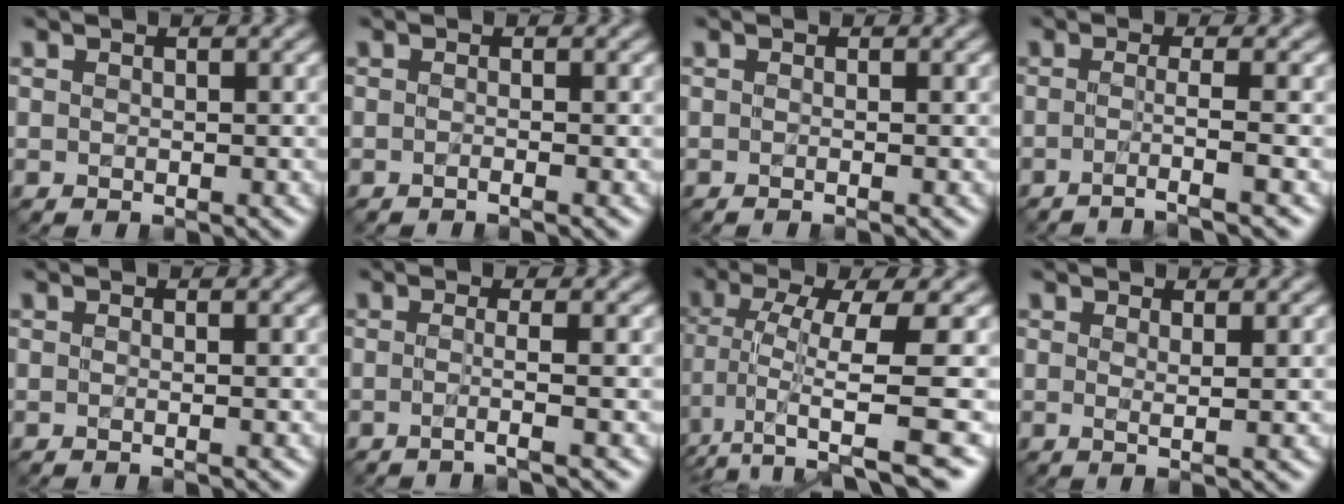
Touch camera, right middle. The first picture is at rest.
{"total": 1.1, "force": [-0.4, 0.4, 0.9], "torque": [-0.010, -0.009, -0.015]}
{"total": 1.3, "force": [-0.1, 0.6, 1.2], "torque": [-0.007, -0.010, -0.016]}
{"total": 3.2, "force": [-1.4, 0.5, 2.8], "torque": [-0.030, -0.003, -0.044]}
{"total": 1.3, "force": [-0.1, 0.6, 1.1], "torque": [-0.008, -0.008, -0.016]}
{"total": 2.3, "force": [-0.6, 0.6, 2.2], "torque": [-0.025, -0.013, -0.026]}
{"total": 7.9, "force": [-3.1, 2.1, 7.0], "torque": [-0.131, -0.004, -0.059]}
{"total": 1.6, "force": [0.4, 0.3, 1.5], "torque": [-0.023, -0.003, 0.002]}